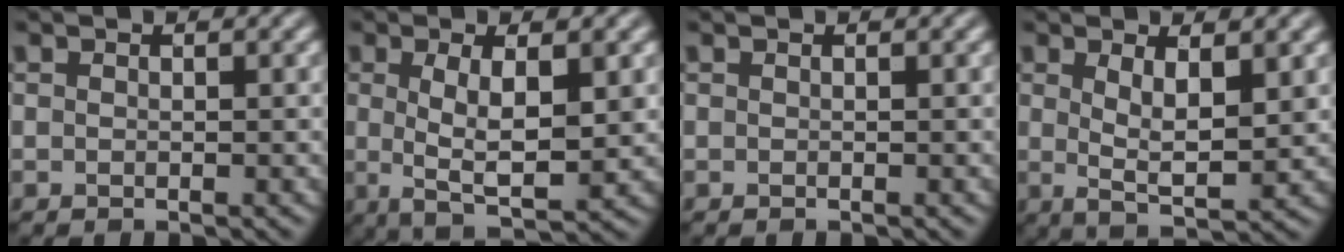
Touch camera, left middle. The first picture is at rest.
{"total": 5.5, "force": [0.3, 1.6, 5.3], "torque": [-0.091, -0.007, 0.003]}
{"total": 0.0}
{"total": 4.1, "force": [1.0, 1.1, 3.8], "torque": [-0.070, -0.012, 0.019]}